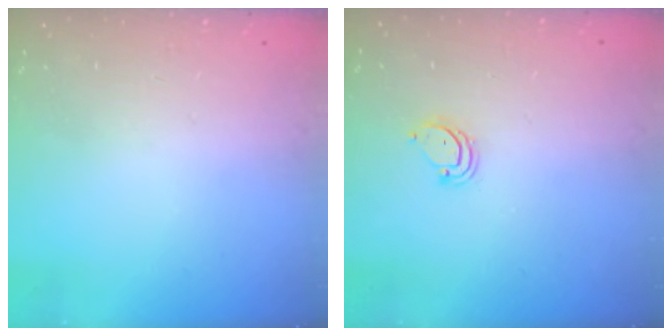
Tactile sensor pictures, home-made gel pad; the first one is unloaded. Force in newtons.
{"total": 3.4, "press": 3.4, "slide": 0.4}